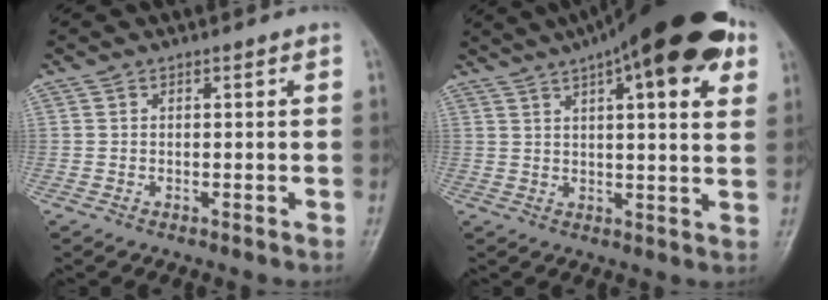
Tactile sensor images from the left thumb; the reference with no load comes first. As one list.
[{"total": 21.4, "force": [11.1, 6.1, 17.3], "torque": [-0.236, 0.007, 0.157]}]